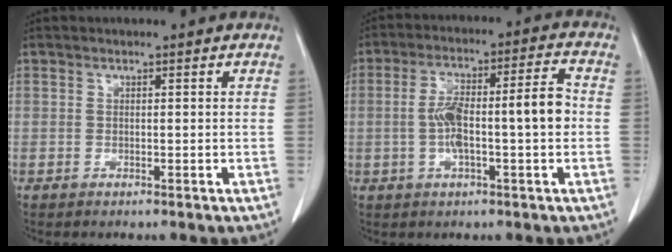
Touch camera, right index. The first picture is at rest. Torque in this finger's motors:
{"motor_torque": [0.51, 0.03, 0.30, 0.08]}